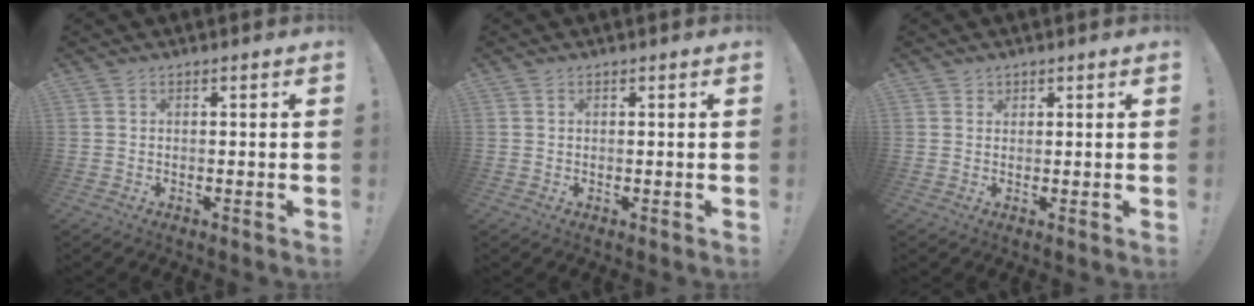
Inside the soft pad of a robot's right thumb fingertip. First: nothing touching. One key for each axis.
{"total": 0.6, "fx": 0.3, "fy": 0.5, "fz": 0.0, "tx": -0.003, "ty": 0.003, "tz": 0.006}
{"total": 1.4, "fx": 1.1, "fy": 0.9, "fz": 0.0, "tx": 0.001, "ty": -0.004, "tz": 0.019}